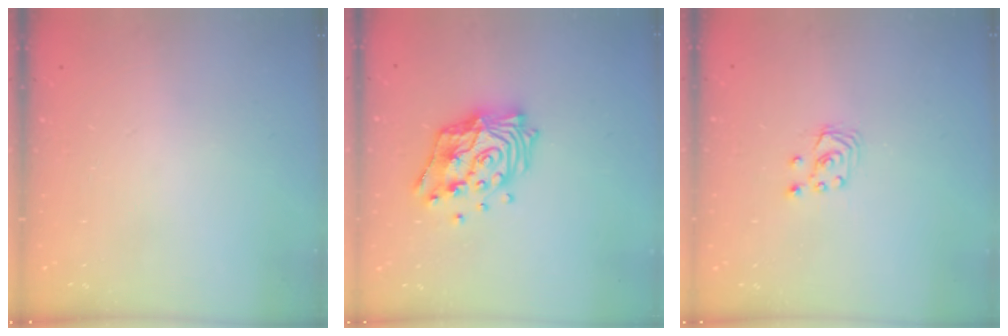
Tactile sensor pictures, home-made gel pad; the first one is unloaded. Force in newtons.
{"total": 16.3, "press": 16.3, "slide": 1.3}
{"total": 2.6, "press": 2.6, "slide": 0.3}